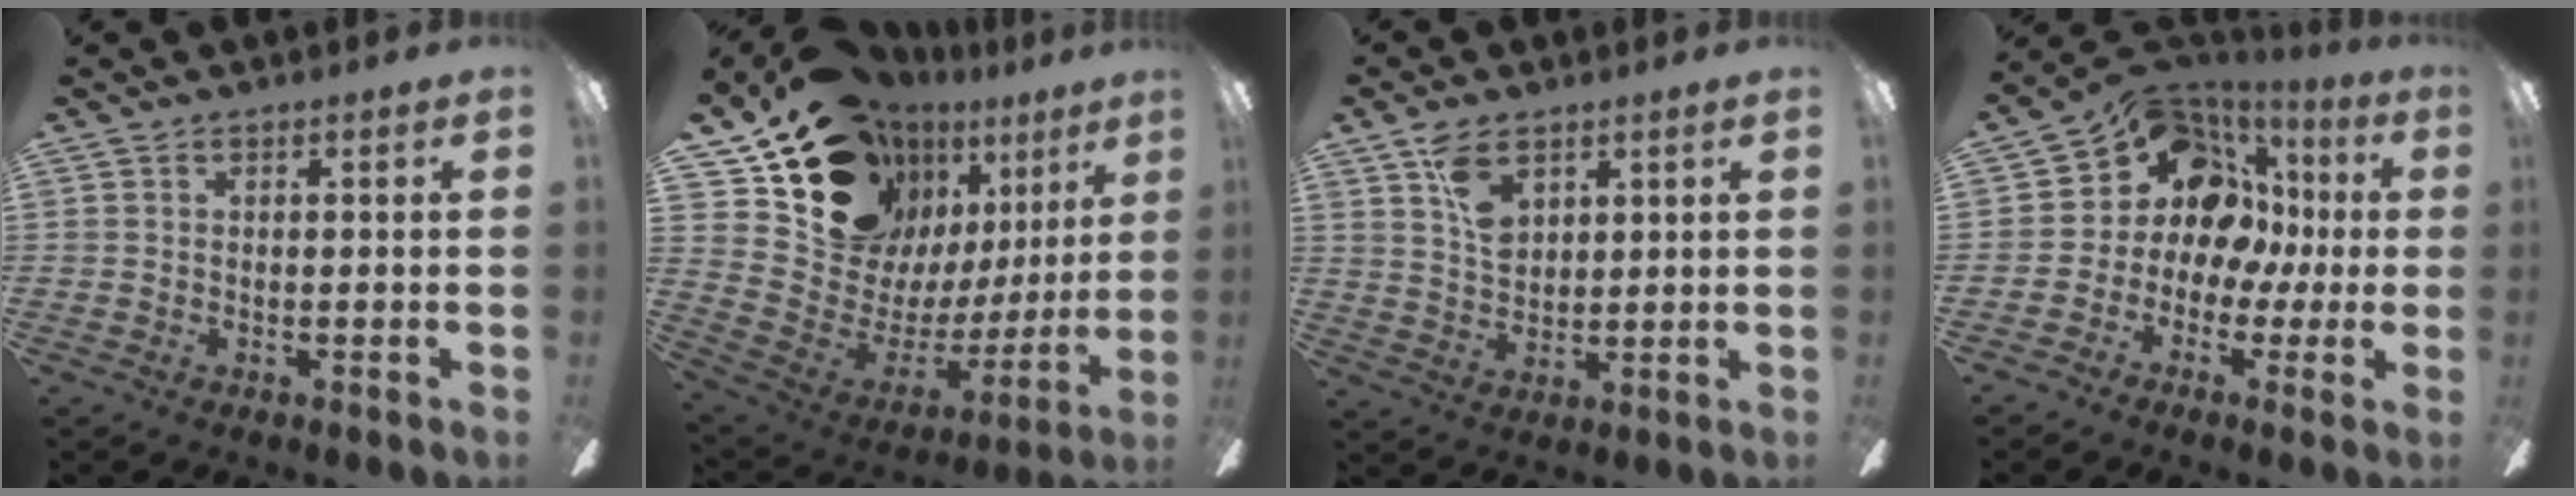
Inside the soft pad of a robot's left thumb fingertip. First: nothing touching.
{"total": 19.4, "force": [15.0, 10.7, 6.1], "torque": [-0.111, -0.110, 0.289]}
{"total": 7.7, "force": [4.3, 4.4, 4.6], "torque": [-0.079, -0.009, 0.077]}
{"total": 13.1, "force": [4.1, 10.0, 7.4], "torque": [-0.149, -0.021, 0.080]}